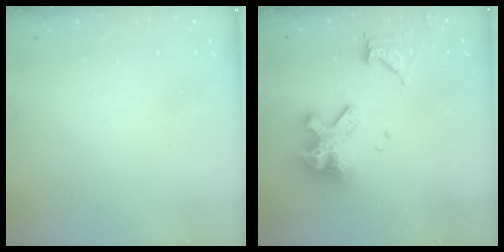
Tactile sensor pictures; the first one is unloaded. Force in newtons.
{"total": 12.2, "press": 12.1, "slide": 1.3}